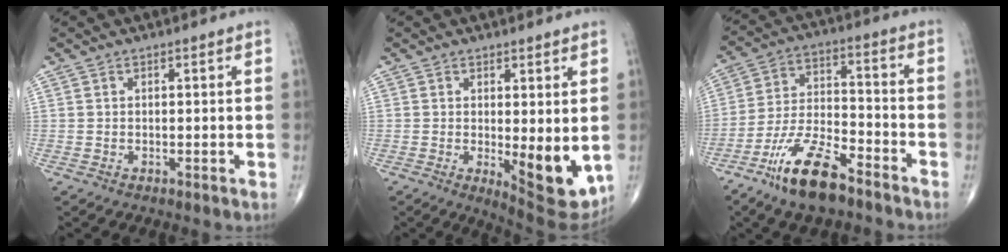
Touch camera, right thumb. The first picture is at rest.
{"total": 10.2, "force": [-1.0, 3.6, 9.5], "torque": [-0.114, -0.028, -0.003]}
{"total": 13.7, "force": [-9.2, 4.5, 9.0], "torque": [-0.170, 0.055, -0.176]}